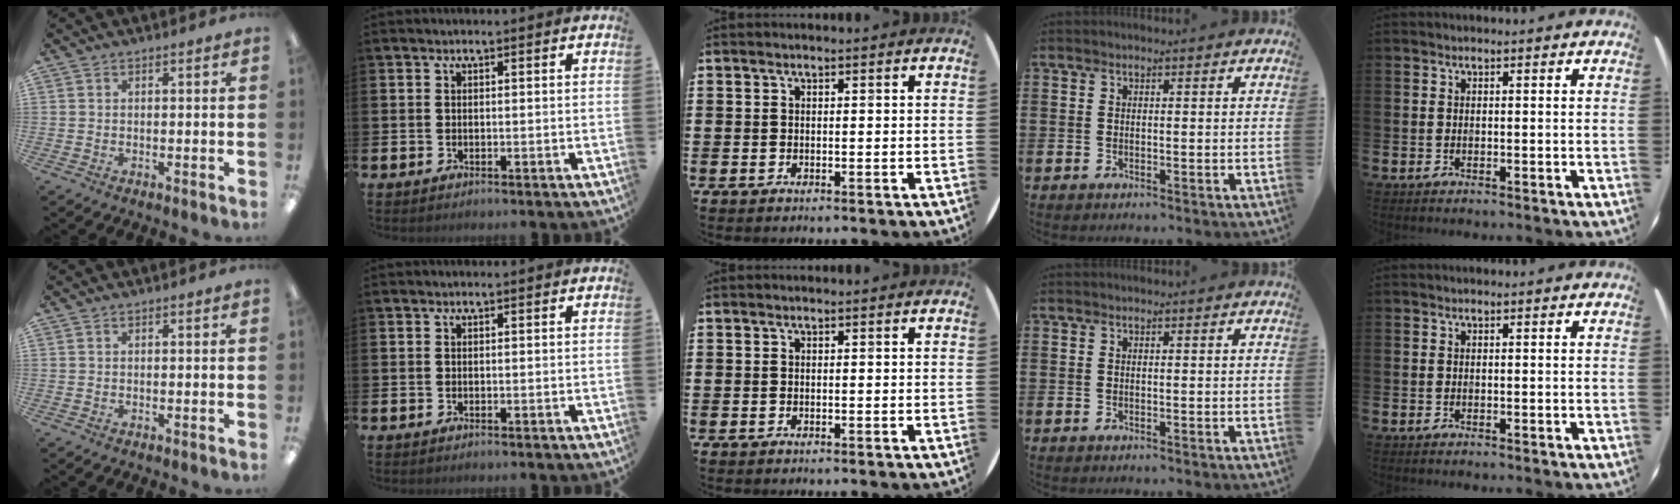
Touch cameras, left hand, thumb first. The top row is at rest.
{}